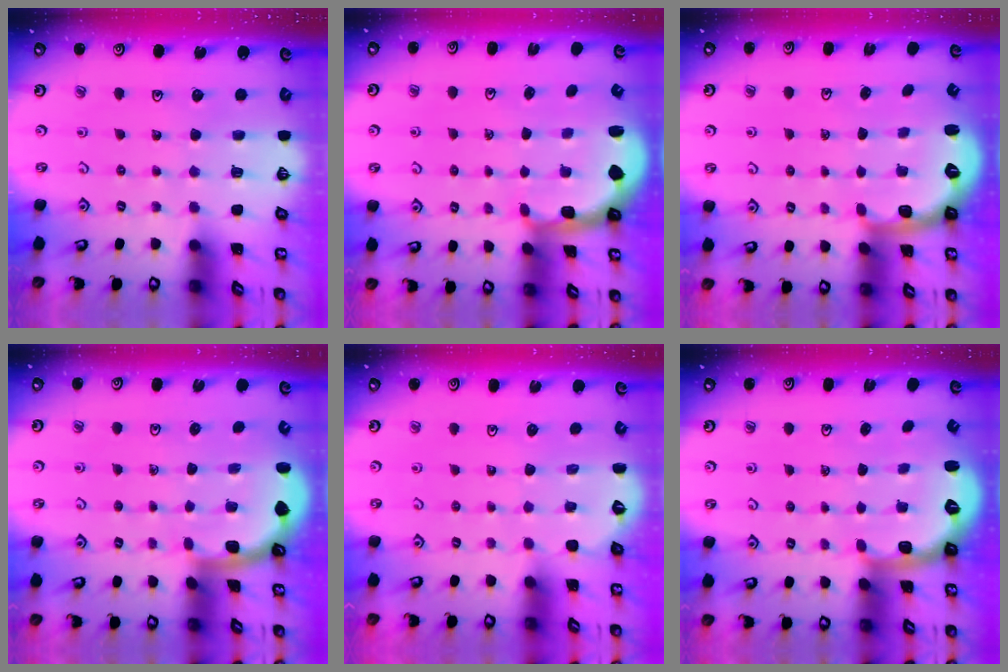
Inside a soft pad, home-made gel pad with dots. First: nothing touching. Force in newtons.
{"total": 1.0, "press": 0.9, "slide": 0.2}
{"total": 2.6, "press": 1.6, "slide": 2.1}
{"total": 1.9, "press": 1.9, "slide": 0.0}
{"total": 1.9, "press": 0.5, "slide": 1.9}
{"total": 2.6, "press": 1.4, "slide": 2.2}